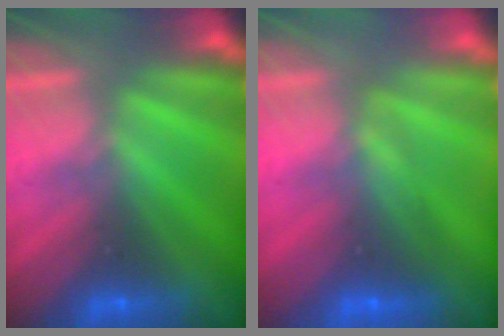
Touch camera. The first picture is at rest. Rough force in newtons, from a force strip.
{"total": 1.6}